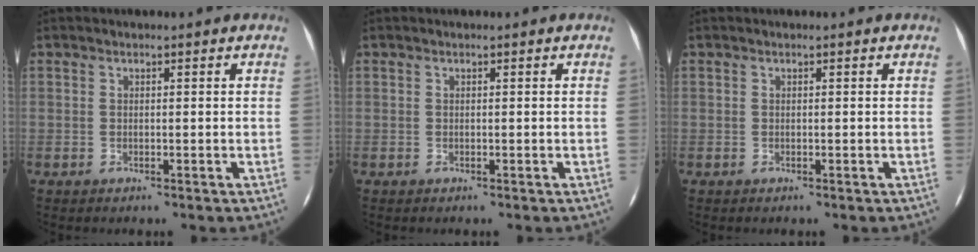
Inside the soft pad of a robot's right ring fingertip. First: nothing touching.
{"total": 0.0}
{"total": 0.0}